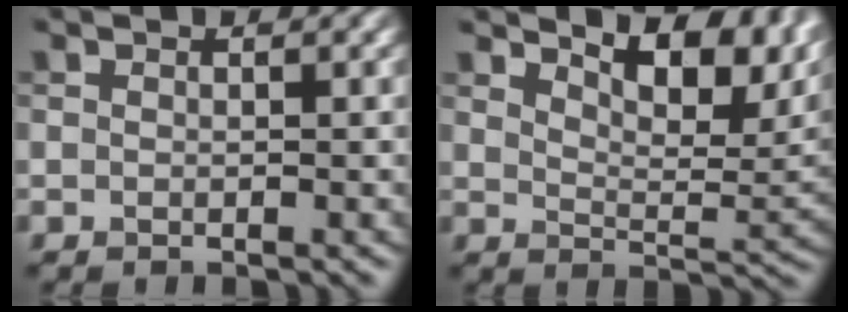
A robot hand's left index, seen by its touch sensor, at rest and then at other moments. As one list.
[{"total": 9.6, "force": [5.8, 3.6, 6.7], "torque": [-0.094, 0.005, 0.092]}]